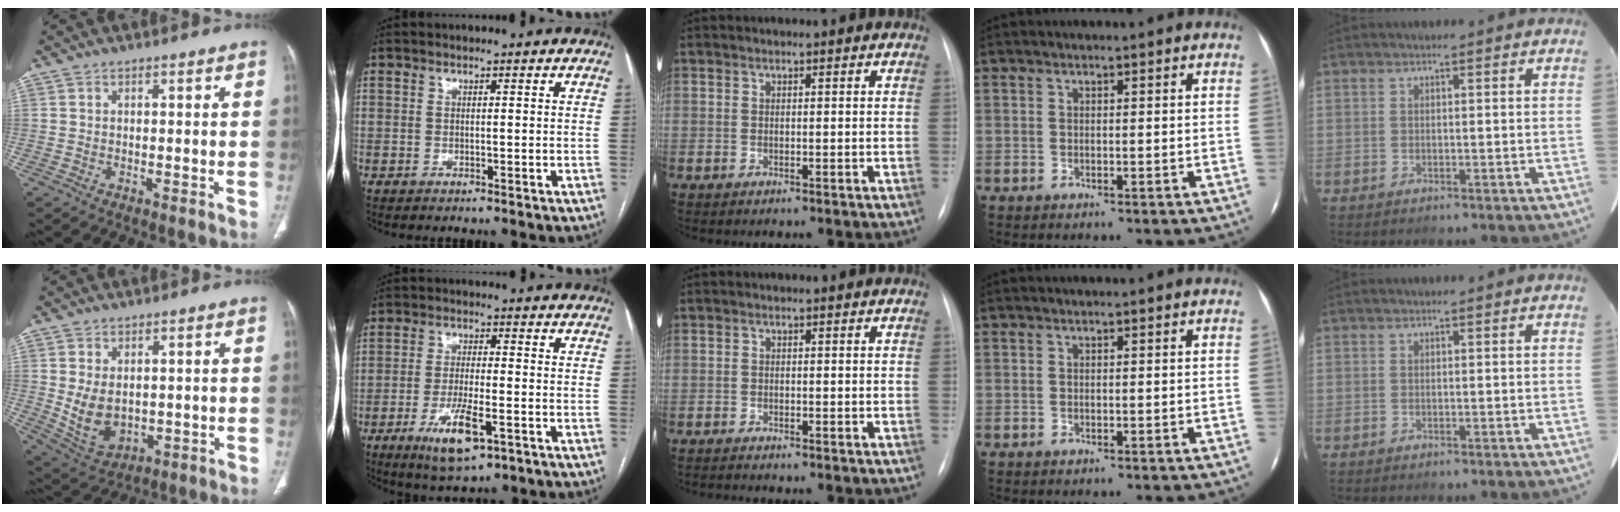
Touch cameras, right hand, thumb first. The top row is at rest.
{"thumb": {"total": 8.5, "force": [0.3, 5.9, 6.1], "torque": [-0.100, -0.013, 0.030]}, "index": {"total": 8.5, "force": [-3.9, 2.0, 7.3], "torque": [-0.139, -0.016, -0.061]}, "middle": {"total": 1.1, "force": [-1.1, -0.2, 0.0], "torque": [-0.001, -0.005, -0.019]}}